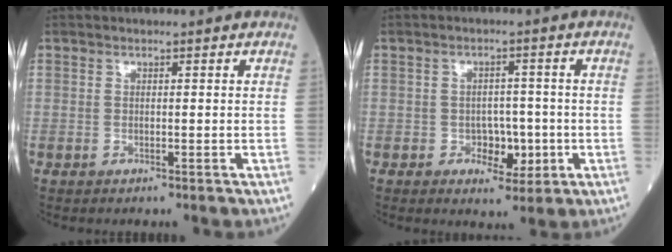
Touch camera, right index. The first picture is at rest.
{"total": 4.5, "force": [-1.2, 2.9, 3.1], "torque": [-0.032, 0.005, -0.013]}